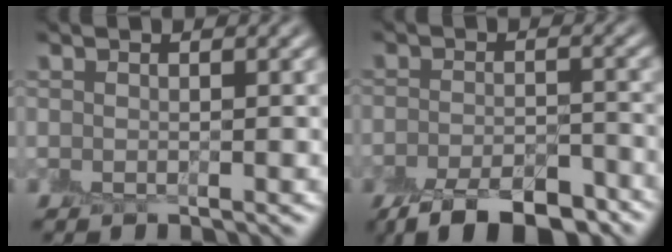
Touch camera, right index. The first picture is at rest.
{"total": 8.4, "force": [-6.2, 3.1, 4.7], "torque": [-0.070, -0.018, -0.097]}